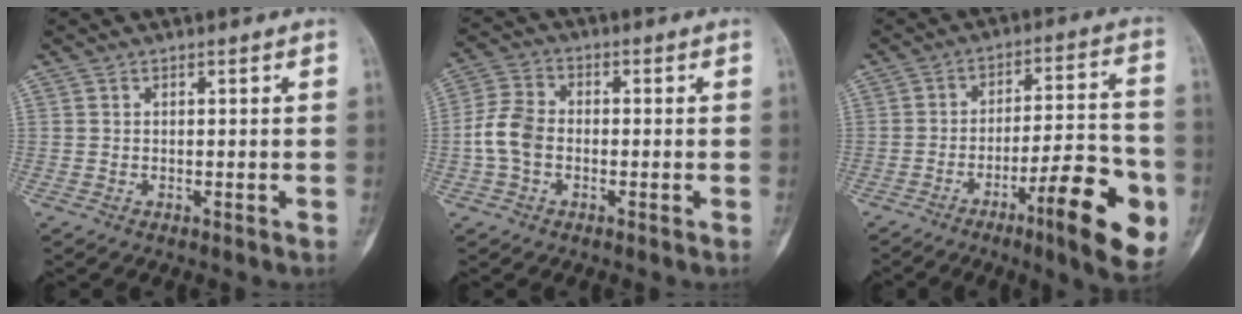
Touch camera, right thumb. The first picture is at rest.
{"total": 6.9, "force": [-1.3, 5.0, 4.6], "torque": [-0.093, 0.020, -0.036]}
{"total": 18.1, "force": [-7.2, 4.1, 16.1], "torque": [-0.214, 0.030, -0.101]}